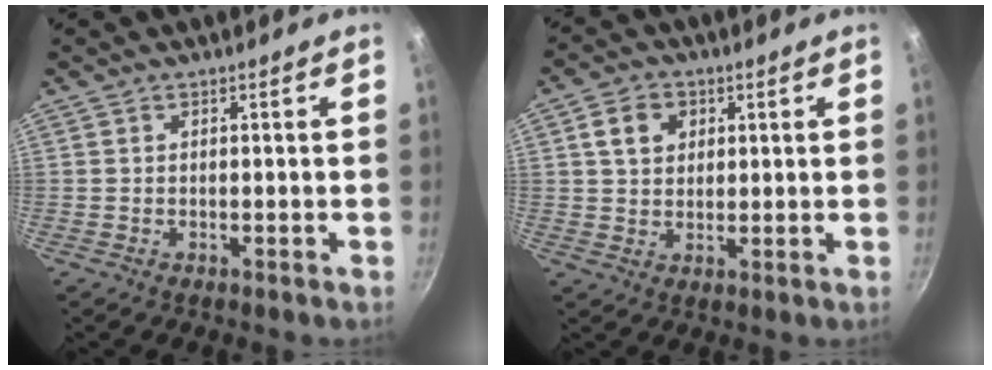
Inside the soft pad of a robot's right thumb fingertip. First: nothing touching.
{"total": 6.0, "force": [2.0, 4.8, 3.1], "torque": [-0.034, 0.005, 0.032]}